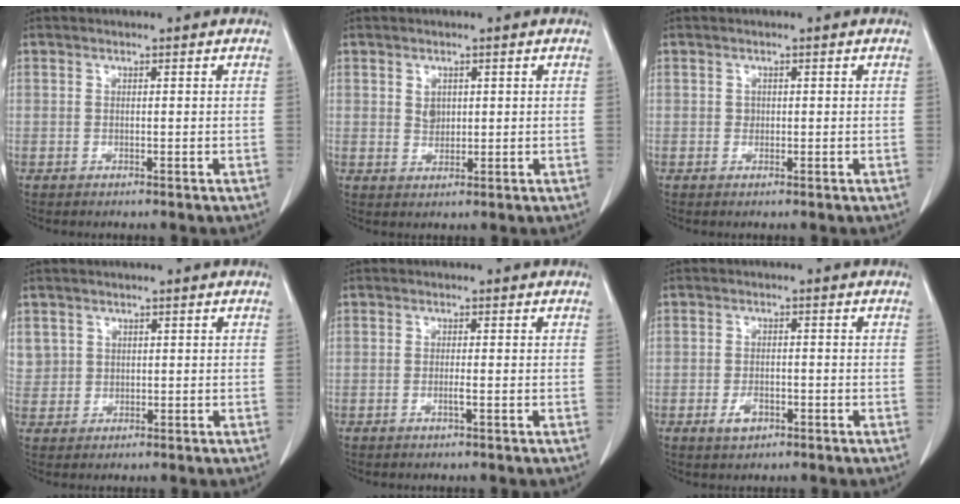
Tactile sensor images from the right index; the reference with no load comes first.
{"total": 2.1, "force": [0.7, 1.6, 1.2], "torque": [-0.020, -0.002, 0.015]}
{"total": 0.7, "force": [0.1, 0.7, 0.2], "torque": [0.001, 0.002, 0.001]}
{"total": 3.3, "force": [1.4, 3.0, 0.2], "torque": [0.009, 0.006, 0.029]}
{"total": 1.1, "force": [-0.4, -0.1, 1.0], "torque": [-0.022, -0.002, -0.008]}
{"total": 2.9, "force": [-1.5, 1.7, 1.9], "torque": [-0.035, 0.002, -0.021]}